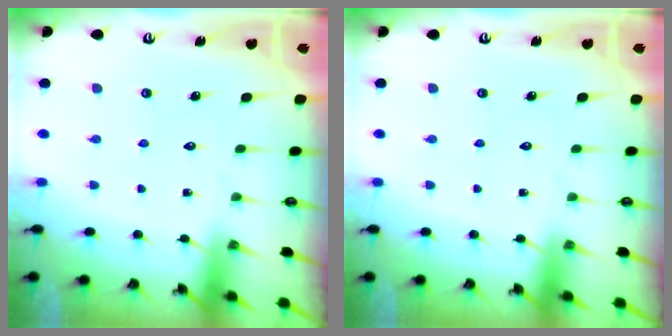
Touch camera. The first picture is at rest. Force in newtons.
{"total": 0.0}